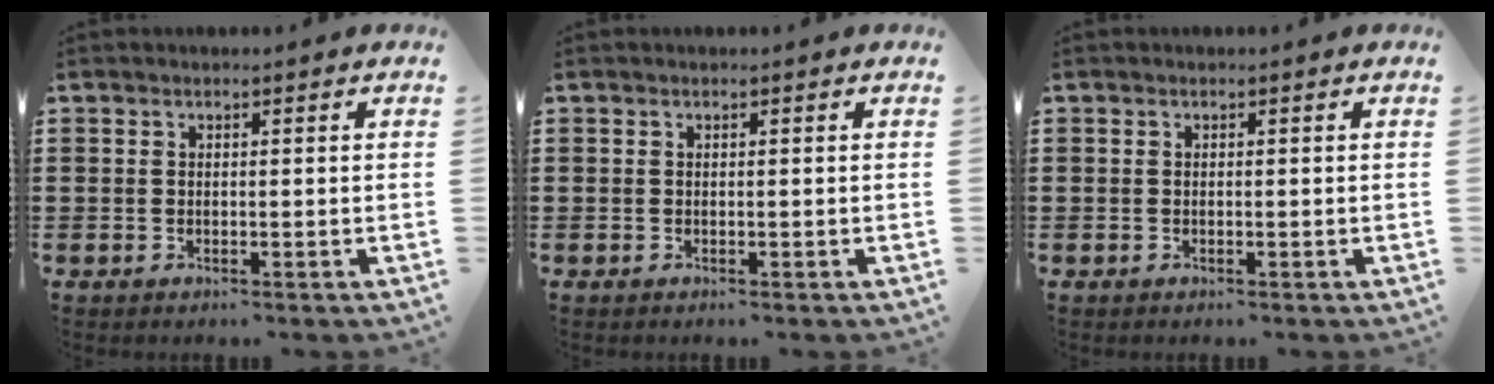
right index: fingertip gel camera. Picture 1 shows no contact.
{"total": 0.0}
{"total": 0.0}